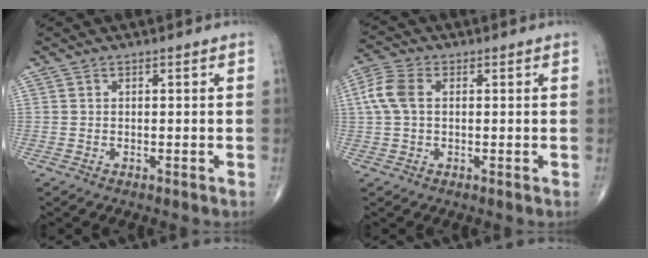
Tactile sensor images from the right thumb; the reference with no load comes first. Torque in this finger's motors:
{"motor_torque": [0.06, 0.11, 0.20, 0.00, 0.14]}